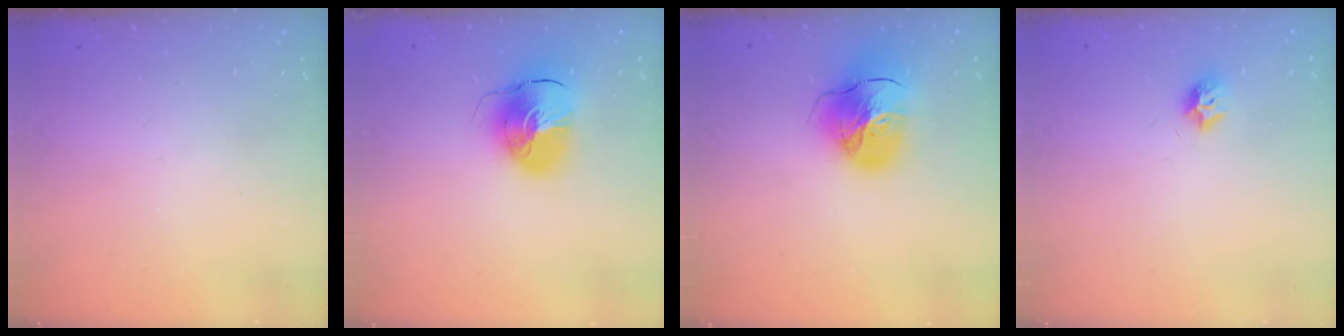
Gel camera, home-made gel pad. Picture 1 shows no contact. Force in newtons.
{"total": 11.5, "press": 11.4, "slide": 1.5}
{"total": 19.2, "press": 19.0, "slide": 2.1}
{"total": 6.9, "press": 6.9, "slide": 0.3}